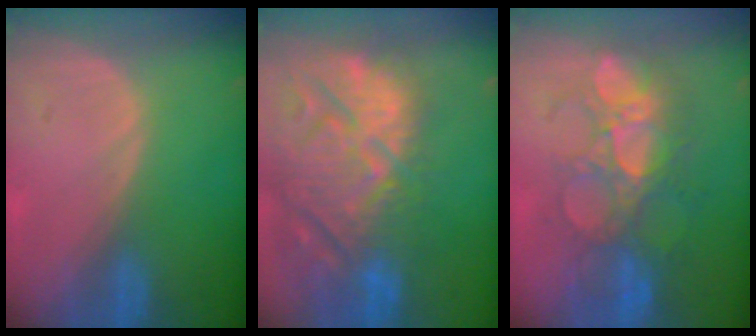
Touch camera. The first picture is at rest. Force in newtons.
{"total": 15.3, "press": 13.0, "slide": 7.9}
{"total": 9.3, "press": 9.0, "slide": 2.6}